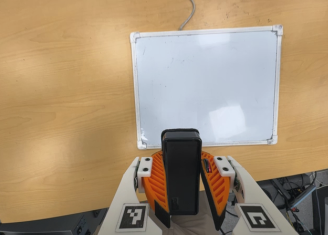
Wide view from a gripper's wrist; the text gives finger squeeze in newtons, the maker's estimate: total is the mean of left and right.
{"total": 10.8, "left": 9.9, "right": 11.8}